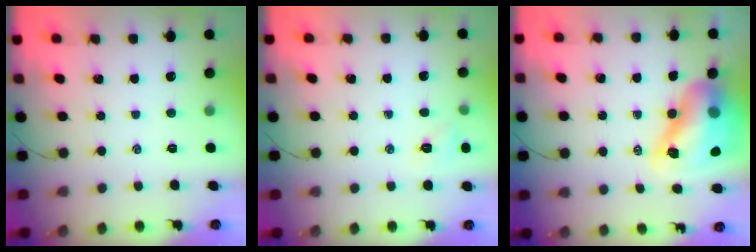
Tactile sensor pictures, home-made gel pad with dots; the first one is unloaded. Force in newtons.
{"total": 4.9, "press": 4.7, "slide": 1.2}
{"total": 15.4, "press": 14.8, "slide": 4.5}